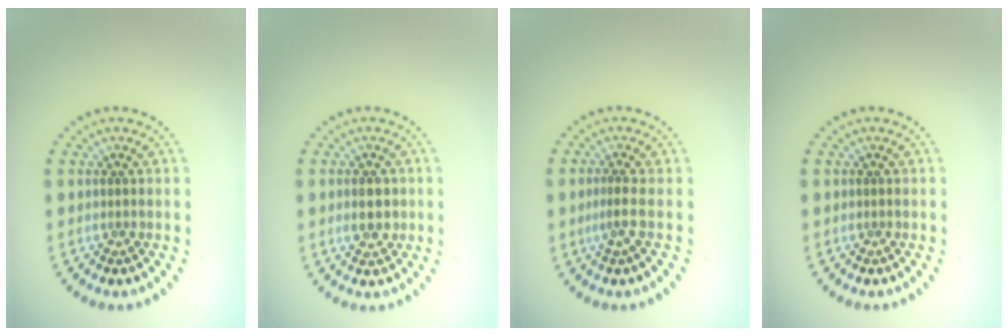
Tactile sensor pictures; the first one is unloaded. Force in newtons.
{"total": 2.2, "press": 2.2, "slide": 0.0}
{"total": 1.4, "press": 1.0, "slide": 1.0}
{"total": 0.0}